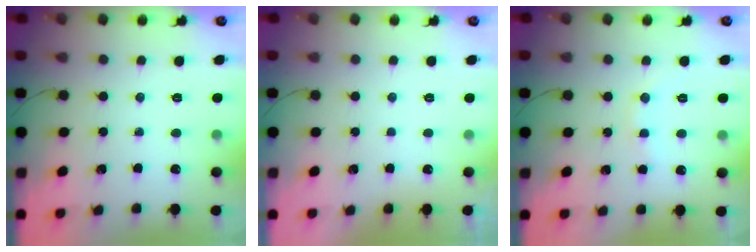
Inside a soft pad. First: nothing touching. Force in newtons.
{"total": 2.9, "press": 2.9, "slide": 0.1}
{"total": 5.9, "press": 5.8, "slide": 1.2}